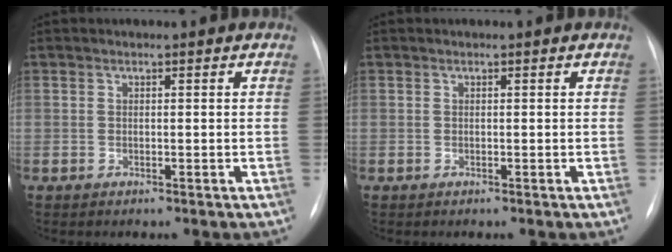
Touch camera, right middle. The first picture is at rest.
{"total": 0.0}